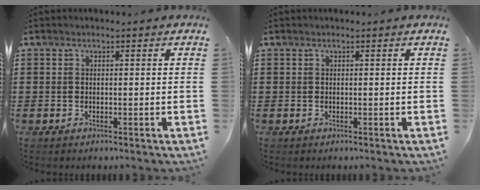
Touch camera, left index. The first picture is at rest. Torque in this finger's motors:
{"motor_torque": [-0.03, 0.00, -0.02, 0.01]}